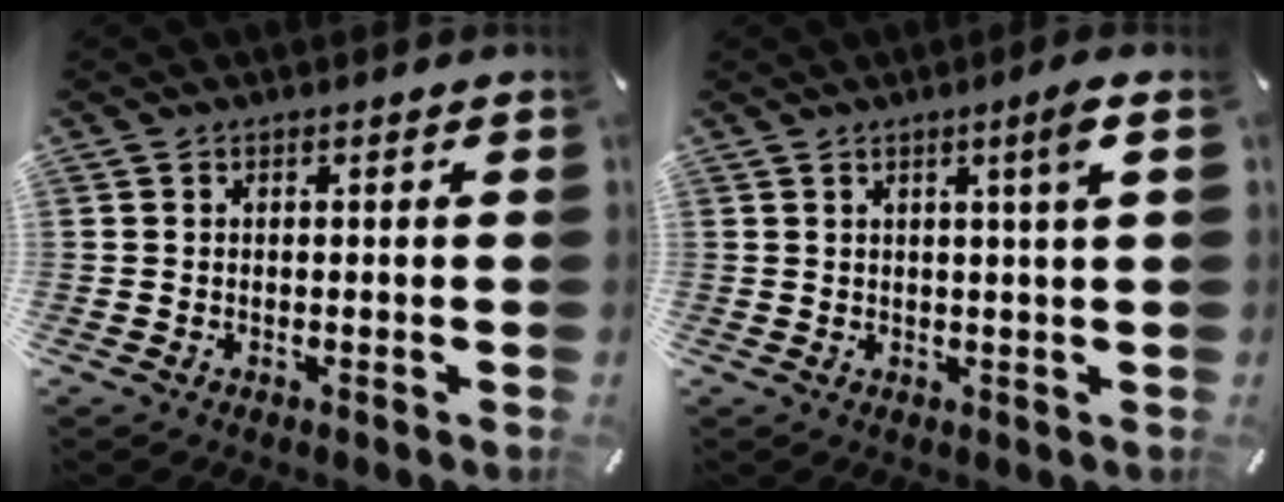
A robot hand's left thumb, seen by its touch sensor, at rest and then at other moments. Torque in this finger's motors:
{"motor_torque": [-0.14, -0.01, 0.08, 0.27, 0.20]}